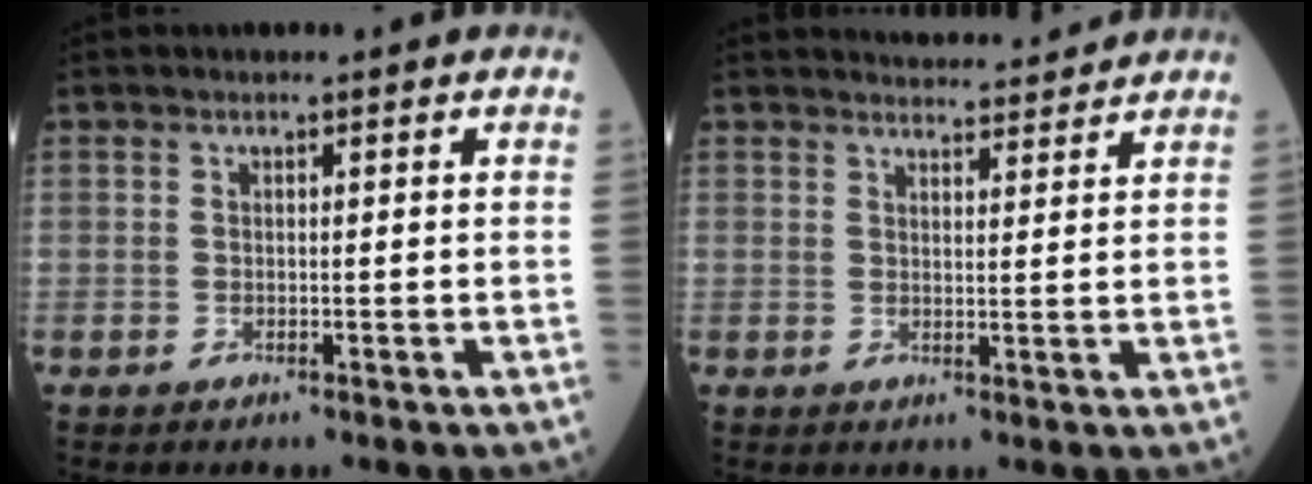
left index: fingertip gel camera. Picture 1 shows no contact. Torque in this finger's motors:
{"motor_torque": [-0.16, -0.23, 0.00, 0.00]}